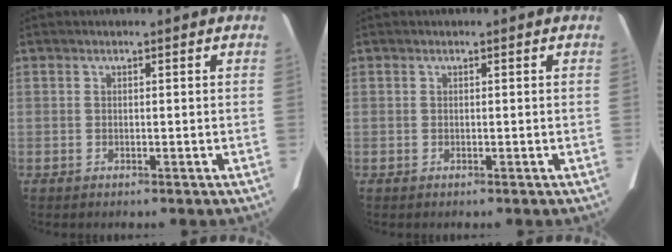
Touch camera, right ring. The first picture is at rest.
{"total": 0.0}